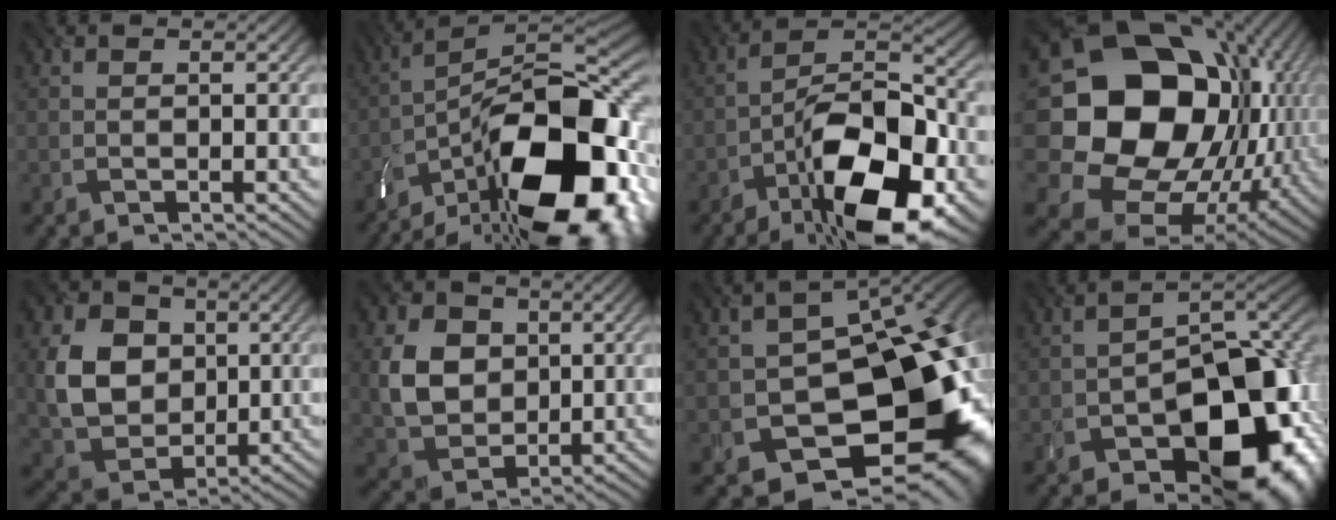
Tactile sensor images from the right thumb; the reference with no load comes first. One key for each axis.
{"total": 21.1, "fx": -11.2, "fy": 9.3, "fz": 15.3, "tx": -0.241, "ty": -0.018, "tz": -0.183}
{"total": 16.6, "fx": -8.3, "fy": 7.1, "fz": 12.6, "tx": -0.188, "ty": -0.004, "tz": -0.149}
{"total": 20.8, "fx": 1.3, "fy": 17.1, "fz": 11.7, "tx": -0.264, "ty": -0.035, "tz": 0.044}
{"total": 9.8, "fx": 1.1, "fy": 7.9, "fz": 5.6, "tx": -0.141, "ty": -0.007, "tz": 0.020}
{"total": 8.3, "fx": 1.0, "fy": 6.8, "fz": 4.7, "tx": -0.117, "ty": -0.003, "tz": 0.018}
{"total": 17.1, "fx": -6.1, "fy": 11.1, "fz": 11.5, "tx": -0.133, "ty": -0.031, "tz": -0.090}
{"total": 16.5, "fx": -7.0, "fy": 9.8, "fz": 11.3, "tx": -0.137, "ty": -0.022, "tz": -0.115}